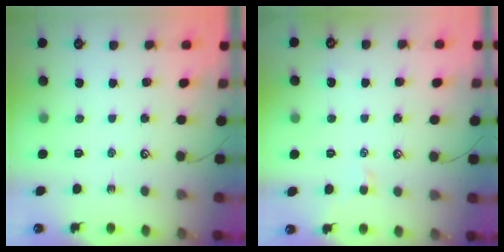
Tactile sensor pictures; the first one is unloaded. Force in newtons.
{"total": 0.7, "press": 0.4, "slide": 0.5}